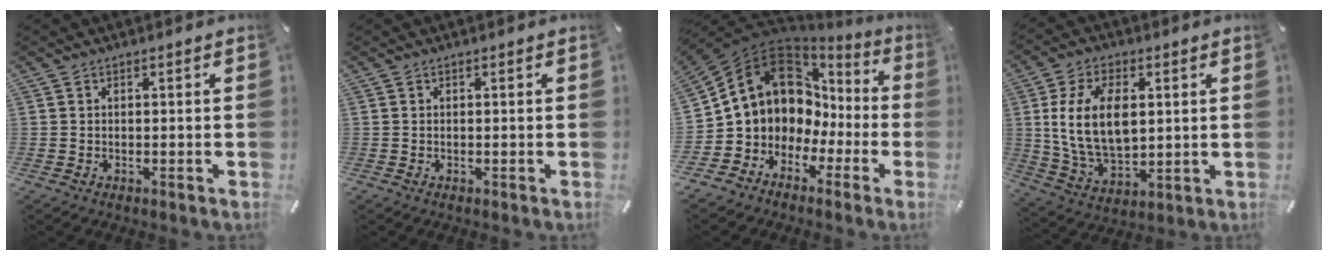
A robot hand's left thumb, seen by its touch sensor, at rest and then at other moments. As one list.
[{"total": 0.0}, {"total": 10.9, "force": [4.2, 9.6, 3.2], "torque": [-0.073, -0.044, 0.092]}, {"total": 13.9, "force": [2.7, 8.7, 10.6], "torque": [-0.241, 0.002, 0.045]}]